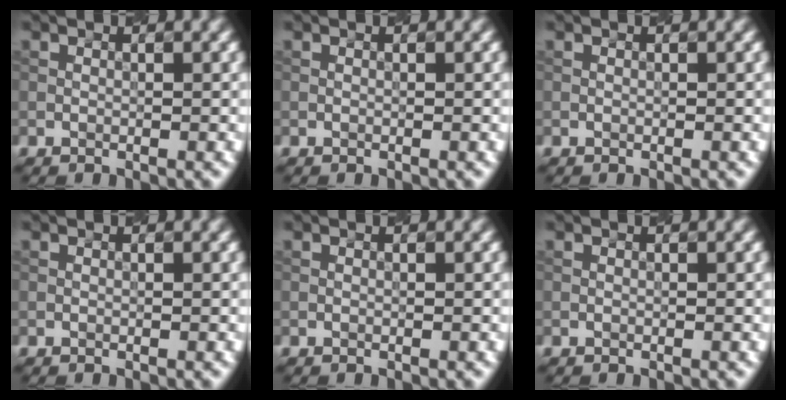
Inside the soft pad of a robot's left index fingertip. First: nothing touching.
{"total": 0.0}
{"total": 0.0}
{"total": 0.0}
{"total": 0.0}
{"total": 0.0}